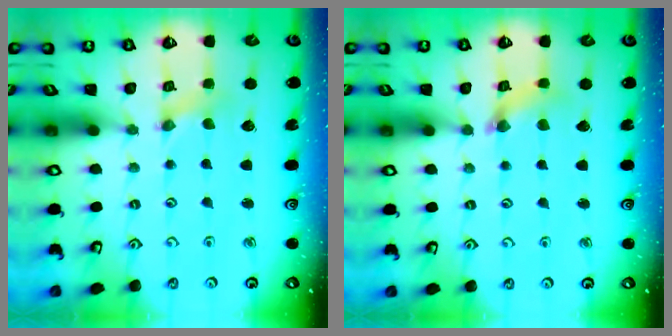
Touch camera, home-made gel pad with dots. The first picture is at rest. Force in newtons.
{"total": 2.4, "press": 2.4, "slide": 0.2}